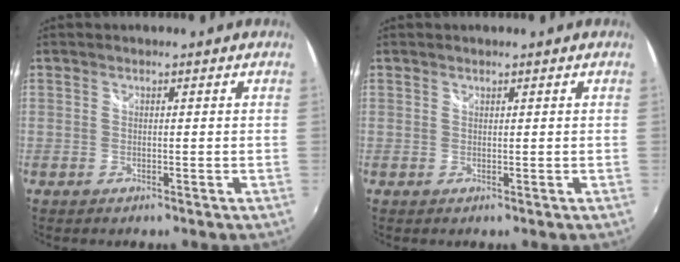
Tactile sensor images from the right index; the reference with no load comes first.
{"total": 0.0}